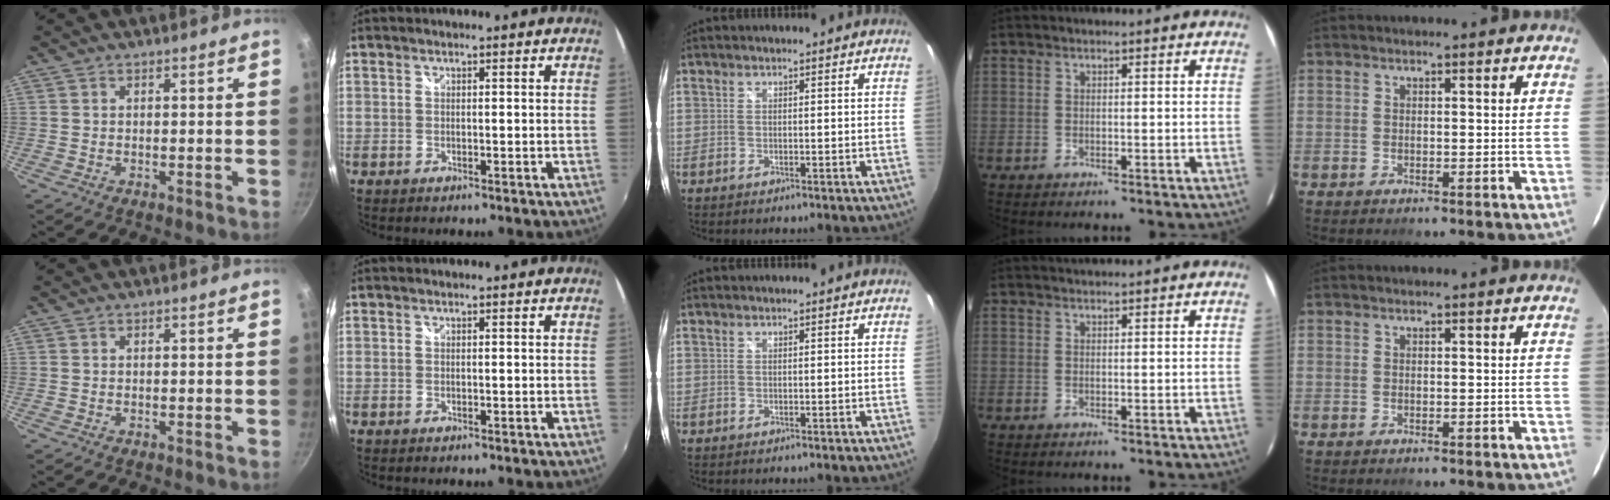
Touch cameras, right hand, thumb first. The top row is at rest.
{"ring": {"total": 1.0, "force": [0.9, -0.2, 0.1], "torque": [-0.009, -0.002, 0.015]}}